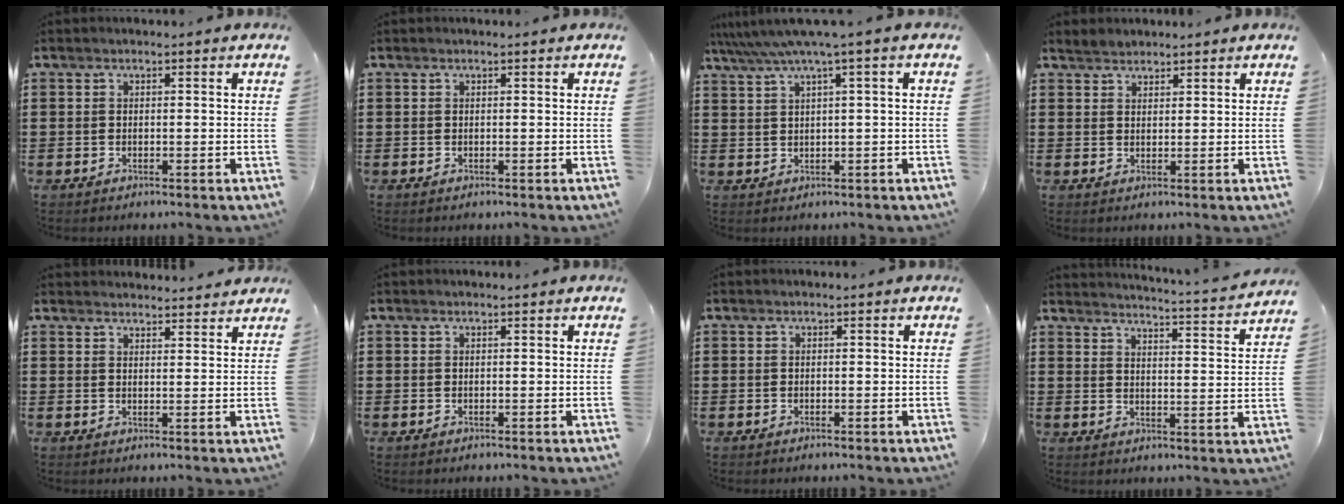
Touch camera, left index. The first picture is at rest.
{"total": 0.0}
{"total": 4.2, "force": [2.0, -0.4, 3.7], "torque": [-0.075, -0.010, 0.032]}
{"total": 1.7, "force": [1.6, 0.5, -0.2], "torque": [-0.002, 0.004, 0.032]}
{"total": 2.8, "force": [2.8, 0.2, -0.1], "torque": [0.000, -0.011, 0.051]}
{"total": 0.0}
{"total": 0.0}
{"total": 3.3, "force": [3.1, -0.8, 0.7], "torque": [-0.022, -0.036, 0.045]}